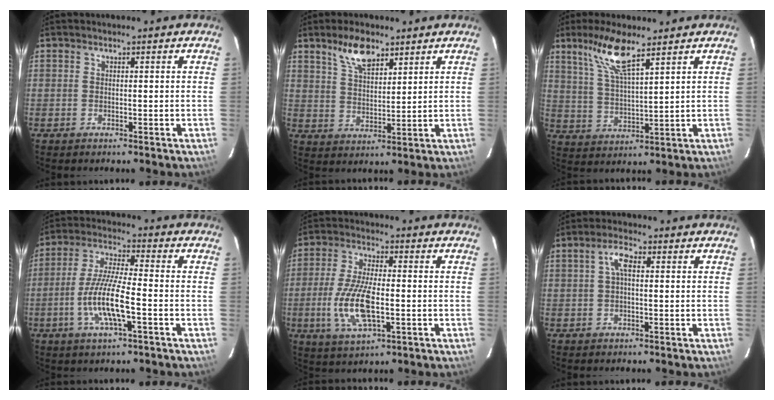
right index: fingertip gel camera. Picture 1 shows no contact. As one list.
[{"total": 7.3, "force": [5.1, 3.0, 4.3], "torque": [-0.076, 0.005, 0.098]}, {"total": 9.1, "force": [6.2, 1.5, 6.4], "torque": [-0.131, 0.003, 0.129]}, {"total": 11.1, "force": [-3.8, 1.7, 10.3], "torque": [-0.210, -0.006, -0.072]}, {"total": 12.0, "force": [-2.6, 4.4, 10.9], "torque": [-0.229, -0.007, -0.049]}, {"total": 3.3, "force": [0.5, 1.3, 3.0], "torque": [-0.062, 0.012, 0.011]}]